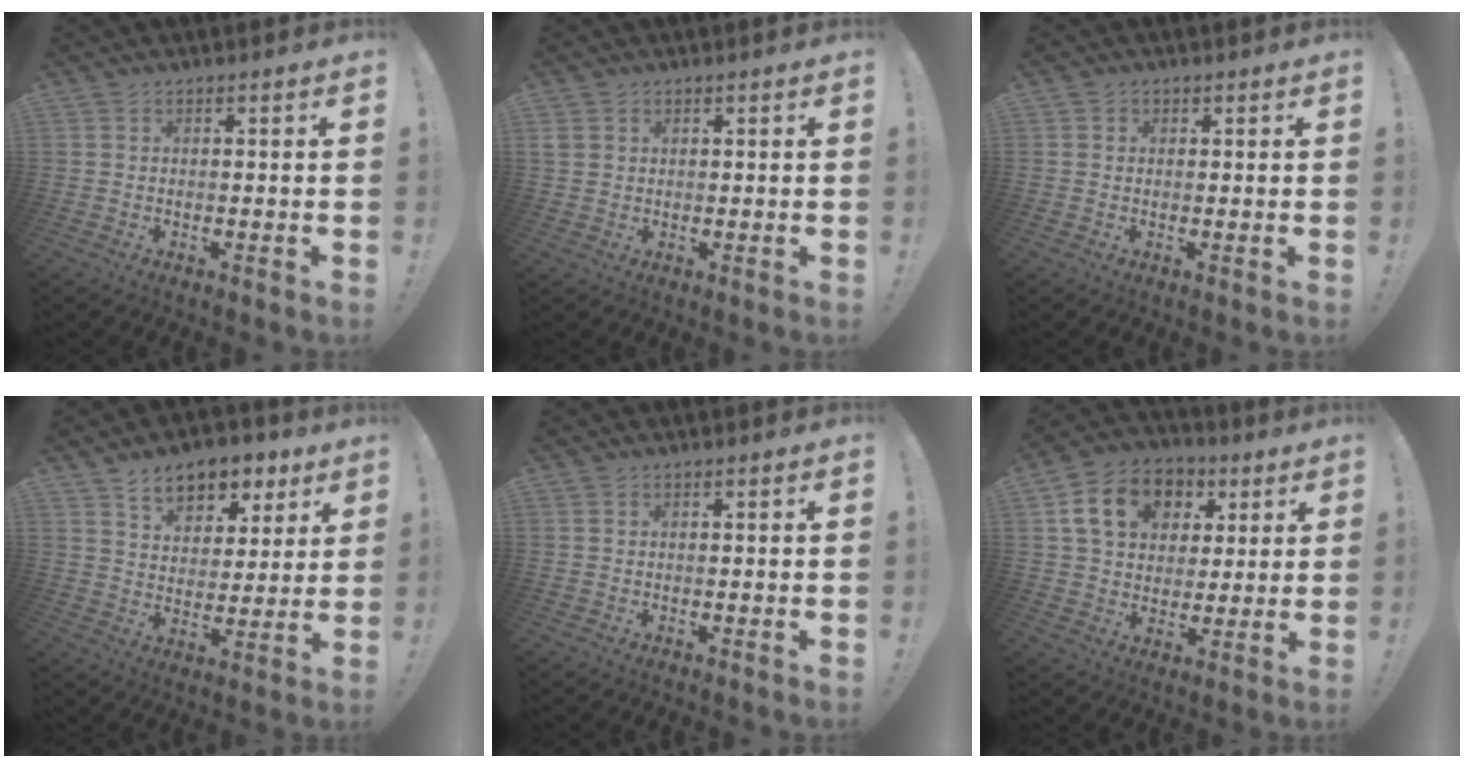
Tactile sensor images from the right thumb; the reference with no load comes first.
{"total": 2.4, "force": [1.2, 1.8, 0.8], "torque": [-0.011, -0.004, 0.024]}
{"total": 1.1, "force": [0.3, 1.1, 0.2], "torque": [0.001, 0.001, 0.004]}
{"total": 10.6, "force": [6.9, 6.6, 4.5], "torque": [-0.059, -0.046, 0.127]}
{"total": 0.0}
{"total": 15.9, "force": [6.0, 12.1, 8.3], "torque": [-0.123, -0.012, 0.118]}